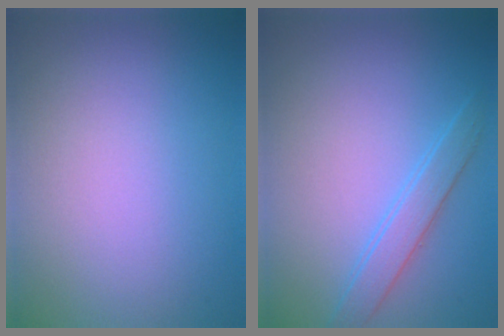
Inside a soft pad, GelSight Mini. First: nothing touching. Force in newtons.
{"total": 2.2, "press": 2.1, "slide": 0.2}